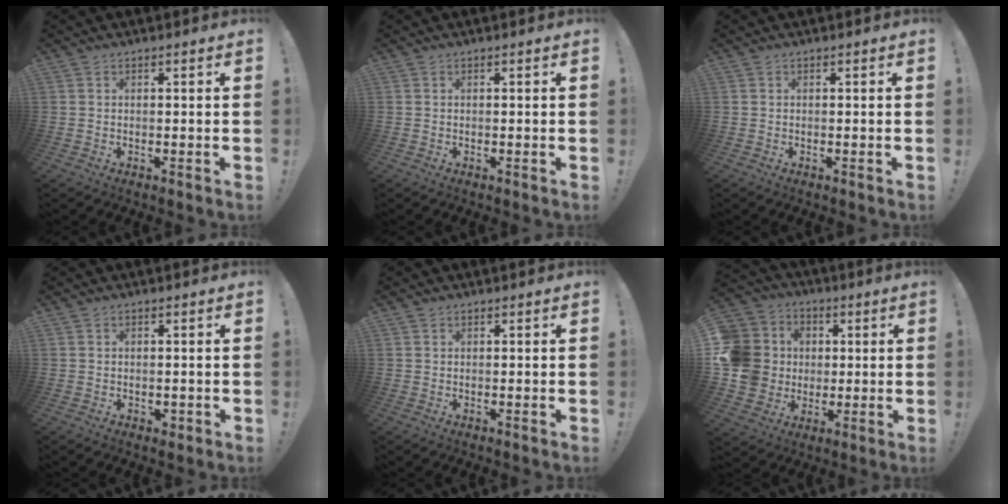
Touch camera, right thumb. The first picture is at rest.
{"total": 0.0}
{"total": 0.0}
{"total": 1.4, "force": [0.1, 1.3, 0.6], "torque": [-0.004, 0.002, 0.002]}
{"total": 0.6, "force": [0.5, 0.4, 0.1], "torque": [0.003, -0.002, 0.009]}
{"total": 15.2, "force": [0.6, 13.9, 6.2], "torque": [-0.127, 0.008, 0.029]}